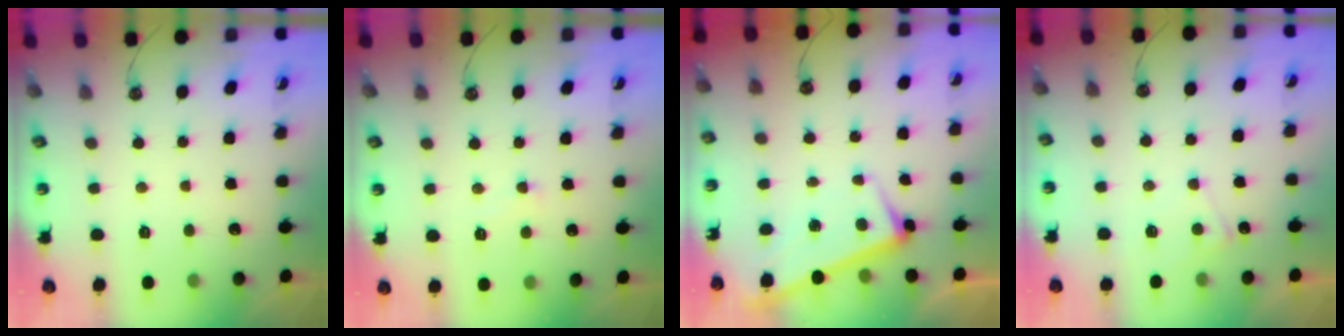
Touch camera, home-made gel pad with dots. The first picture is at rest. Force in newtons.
{"total": 2.4, "press": 2.3, "slide": 0.7}
{"total": 2.8, "press": 2.7, "slide": 0.4}
{"total": 5.0, "press": 5.0, "slide": 0.5}